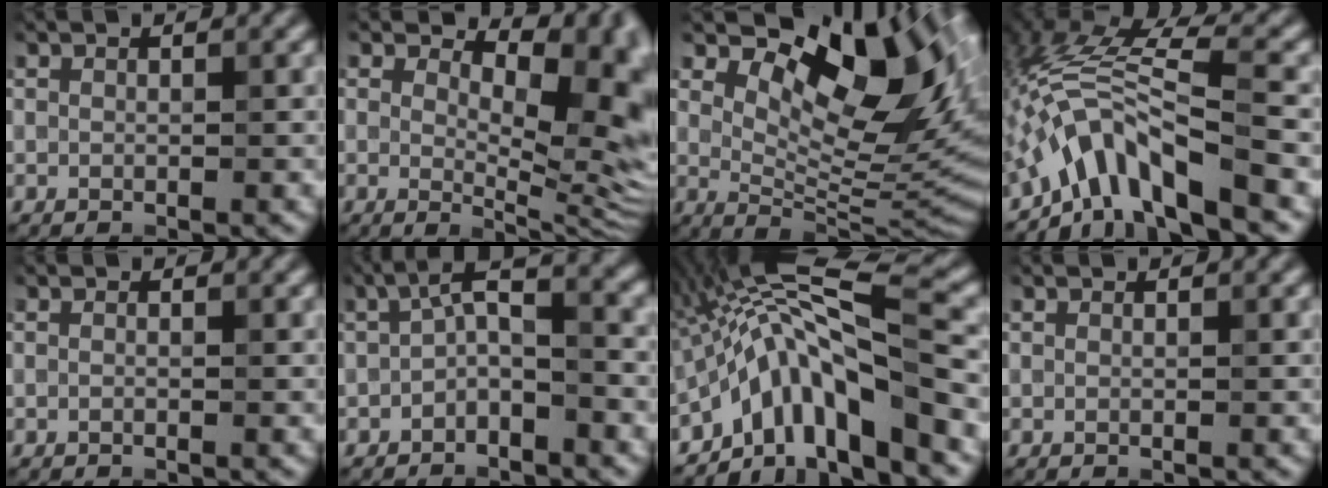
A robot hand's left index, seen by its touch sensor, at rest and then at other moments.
{"total": 11.5, "force": [3.3, 5.7, 9.4], "torque": [-0.101, -0.006, 0.057]}
{"total": 14.0, "force": [6.4, 6.7, 10.5], "torque": [-0.135, 0.006, 0.102]}
{"total": 9.0, "force": [-5.1, 2.4, 7.0], "torque": [-0.123, 0.018, -0.096]}
{"total": 0.0}
{"total": 3.8, "force": [-1.5, 1.2, 3.3], "torque": [-0.061, 0.018, -0.035]}
{"total": 11.2, "force": [-4.5, 2.4, 10.0], "torque": [-0.156, 0.022, -0.077]}
{"total": 0.0}